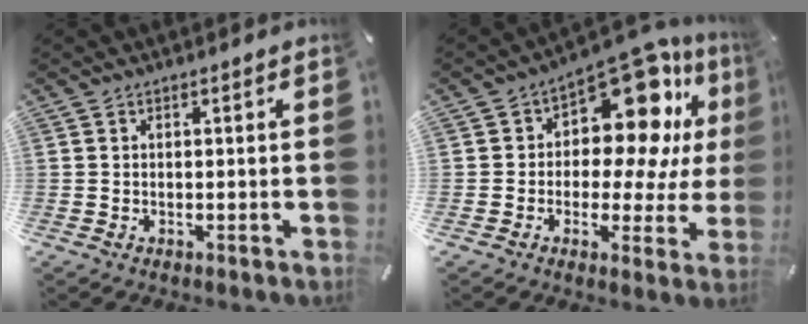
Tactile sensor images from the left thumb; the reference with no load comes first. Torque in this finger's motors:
{"motor_torque": [2.23, 2.20, 0.44, 0.06, 0.22]}